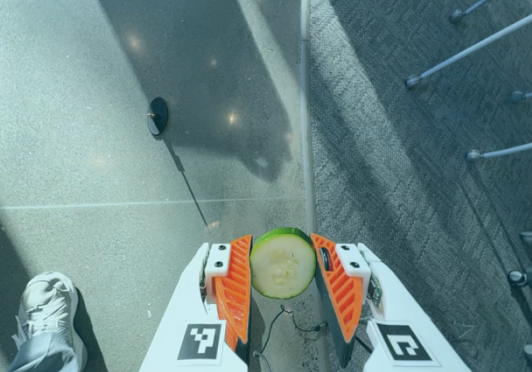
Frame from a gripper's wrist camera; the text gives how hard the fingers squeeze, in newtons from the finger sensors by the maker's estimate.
{"total": 11.1, "left": 11.9, "right": 10.3}